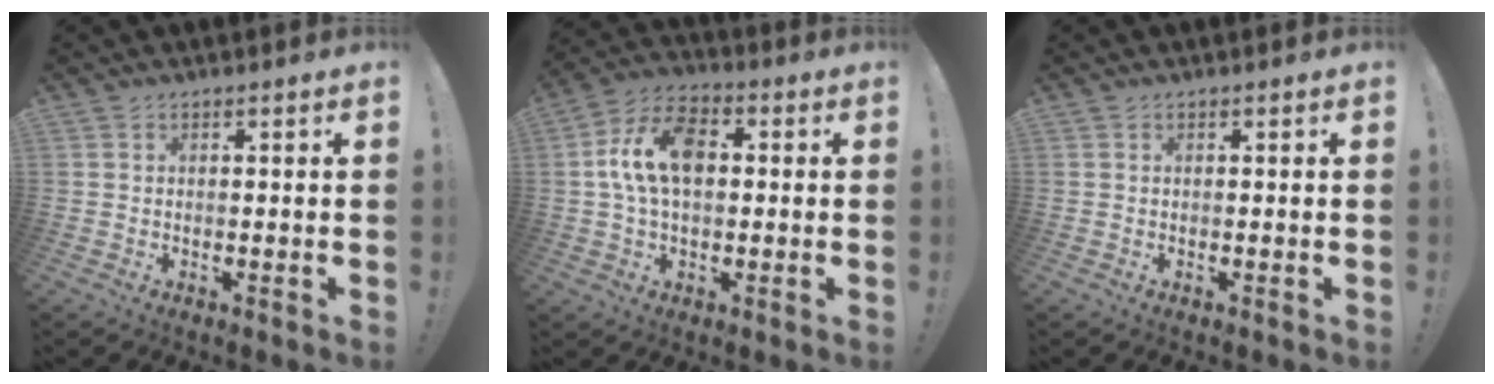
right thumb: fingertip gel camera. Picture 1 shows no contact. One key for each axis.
{"total": 13.1, "fx": 1.3, "fy": 8.3, "fz": 10.1, "tx": -0.179, "ty": 0.011, "tz": 0.025}
{"total": 0.0}